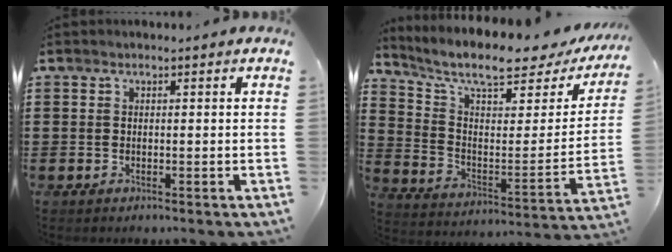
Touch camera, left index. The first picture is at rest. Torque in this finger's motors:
{"motor_torque": [2.14, 0.00, 0.81, 0.14]}